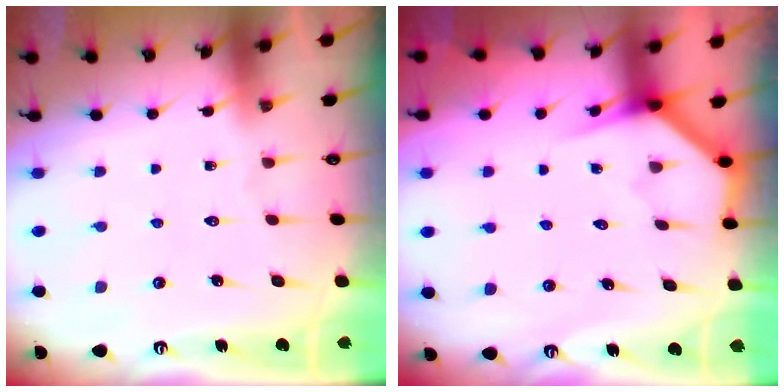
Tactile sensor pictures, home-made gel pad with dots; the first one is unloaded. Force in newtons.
{"total": 3.8, "press": 3.8, "slide": 0.2}